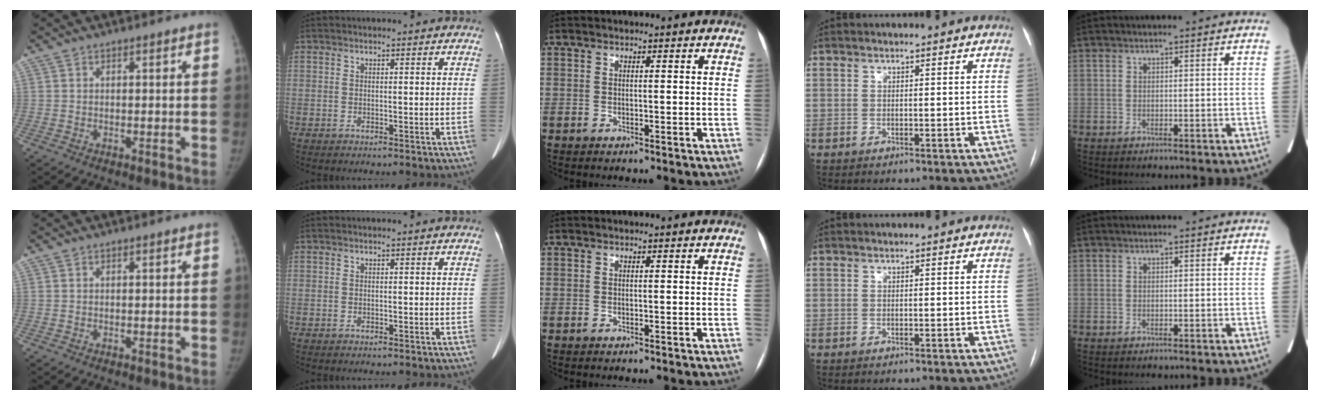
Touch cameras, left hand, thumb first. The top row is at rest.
{}